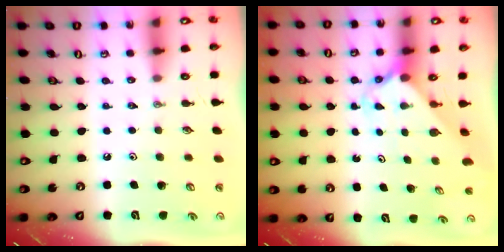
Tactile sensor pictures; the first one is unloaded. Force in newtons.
{"total": 2.3, "press": 2.3, "slide": 0.2}